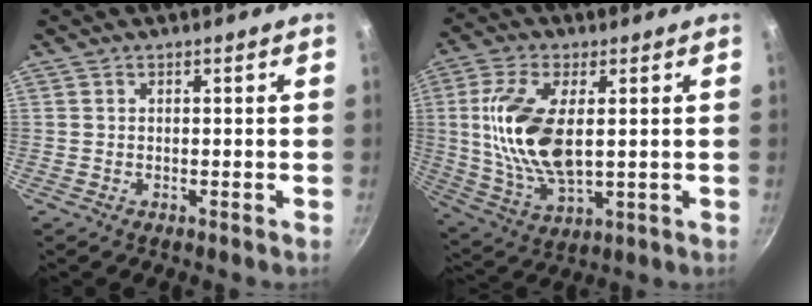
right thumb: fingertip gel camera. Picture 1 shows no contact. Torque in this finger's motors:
{"motor_torque": [0.34, 0.55, 1.60, 0.48, 0.49]}